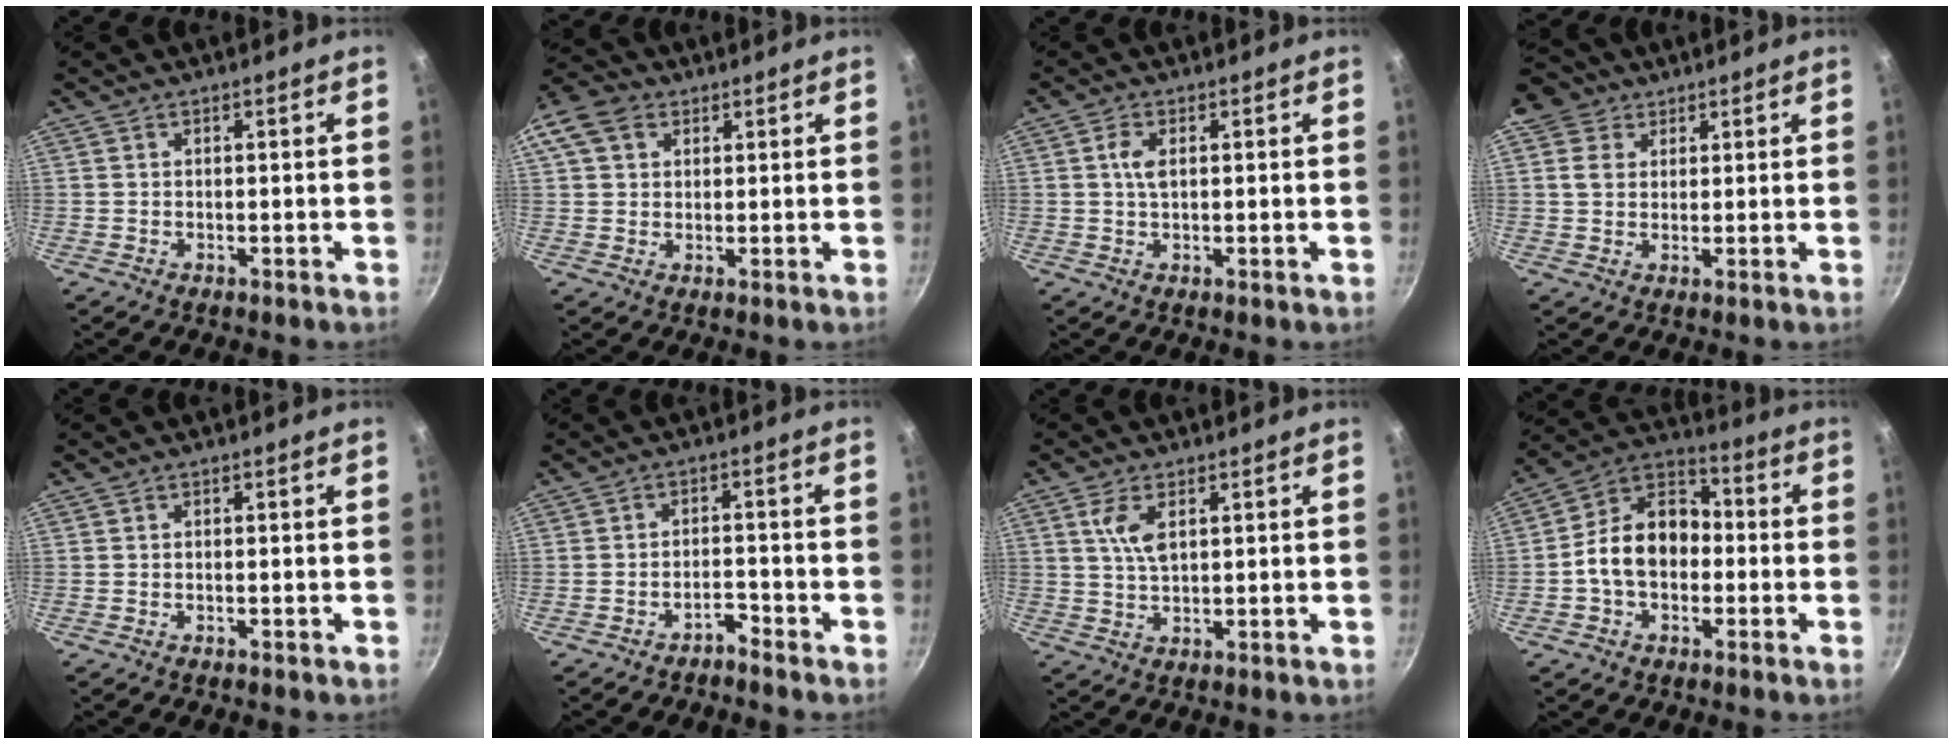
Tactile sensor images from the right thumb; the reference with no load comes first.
{"total": 11.0, "force": [4.1, 8.5, 5.6], "torque": [-0.115, 0.019, 0.064]}
{"total": 3.0, "force": [0.5, 1.2, 2.6], "torque": [-0.060, 0.006, 0.009]}
{"total": 6.7, "force": [3.1, 5.5, 2.5], "torque": [-0.016, 0.002, 0.045]}
{"total": 0.0}
{"total": 2.6, "force": [-2.3, 0.8, 0.8], "torque": [-0.006, 0.029, -0.035]}
{"total": 5.0, "force": [1.7, 2.2, 4.2], "torque": [-0.084, -0.003, 0.035]}
{"total": 13.0, "force": [-1.8, 9.4, 8.9], "torque": [-0.115, 0.048, -0.051]}